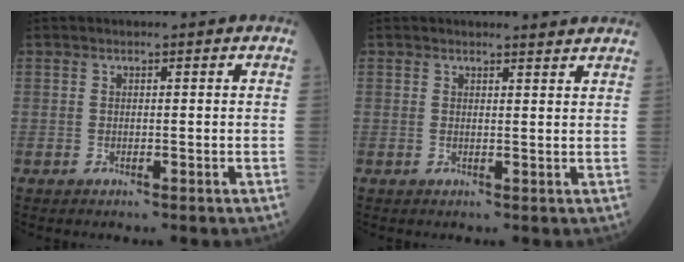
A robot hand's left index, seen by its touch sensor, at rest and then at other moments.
{"total": 3.1, "force": [3.1, 0.1, 0.4], "torque": [-0.012, -0.007, 0.029]}